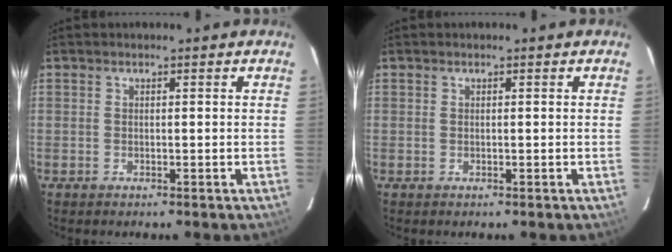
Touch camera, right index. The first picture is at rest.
{"total": 0.0}